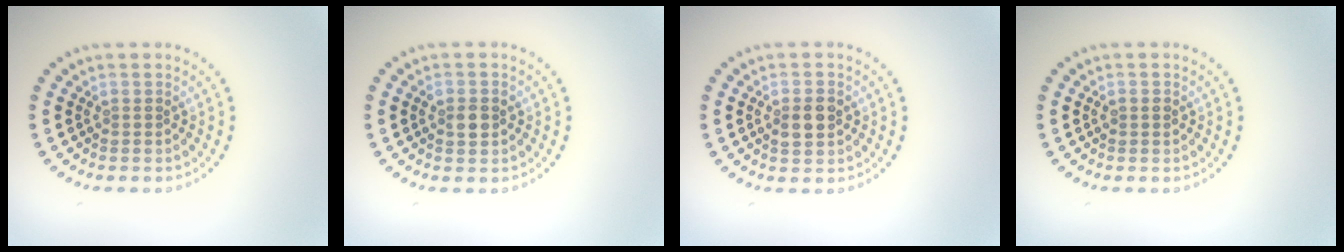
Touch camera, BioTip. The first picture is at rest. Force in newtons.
{"total": 2.0, "press": 2.0, "slide": 0.2}
{"total": 2.1, "press": 2.1, "slide": 0.2}
{"total": 1.1, "press": 1.1, "slide": 0.0}